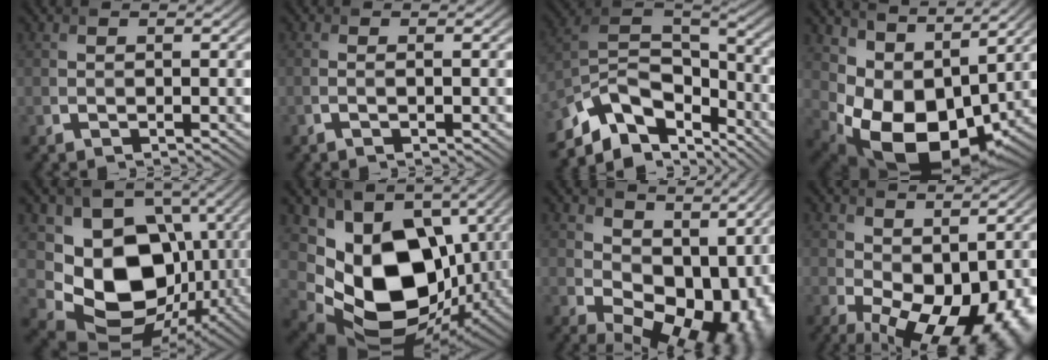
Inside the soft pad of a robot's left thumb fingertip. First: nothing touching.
{"total": 1.1, "force": [-0.4, 0.1, 1.0], "torque": [-0.019, 0.001, -0.011]}
{"total": 11.6, "force": [-7.5, 5.7, 6.9], "torque": [-0.145, -0.002, -0.152]}
{"total": 11.6, "force": [2.1, 7.9, 8.3], "torque": [-0.154, -0.033, 0.051]}
{"total": 13.1, "force": [-0.3, 10.2, 8.2], "torque": [-0.144, -0.034, -0.001]}
{"total": 16.2, "force": [0.2, 11.8, 11.1], "torque": [-0.228, -0.055, 0.025]}
{"total": 12.3, "force": [3.1, 8.2, 8.6], "torque": [-0.124, -0.011, 0.069]}
{"total": 12.9, "force": [-1.3, 7.7, 10.3], "torque": [-0.149, -0.028, 0.010]}